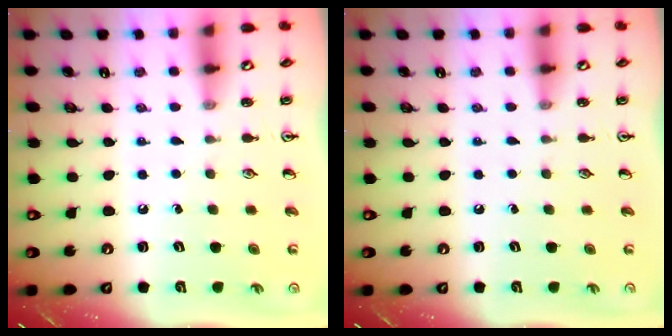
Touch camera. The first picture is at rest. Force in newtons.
{"total": 0.0}